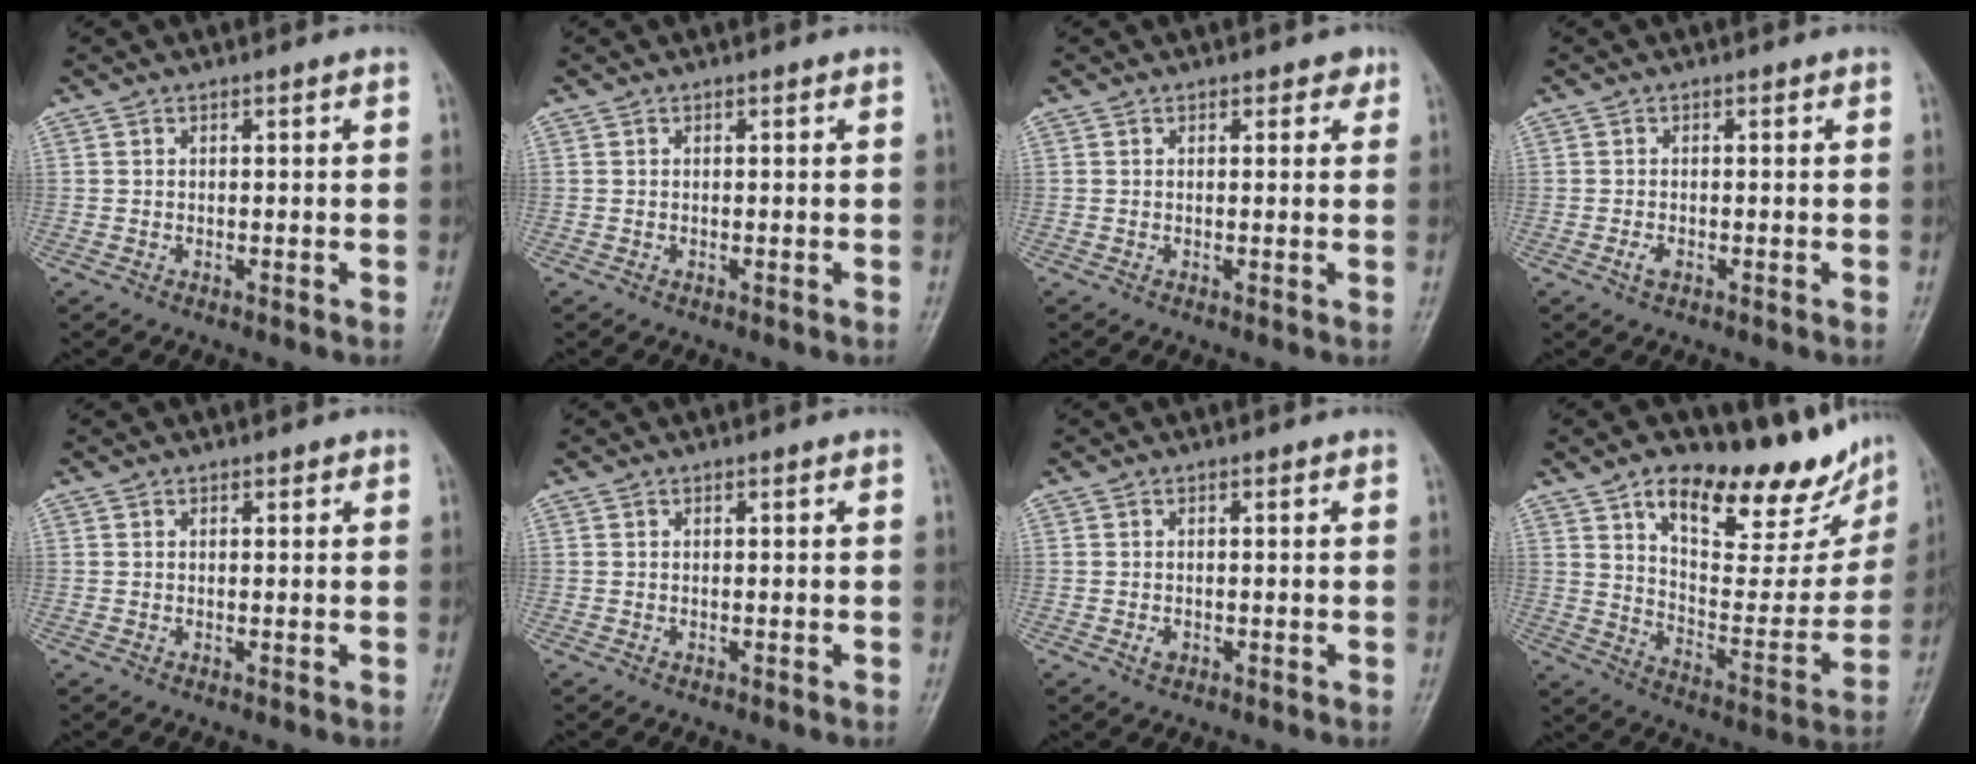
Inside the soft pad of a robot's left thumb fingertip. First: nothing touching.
{"total": 0.0}
{"total": 1.7, "force": [1.1, 1.2, 0.6], "torque": [0.011, -0.003, 0.008]}
{"total": 1.5, "force": [-0.6, 0.9, 1.0], "torque": [-0.018, -0.001, -0.013]}
{"total": 0.7, "force": [0.5, 0.5, 0.3], "torque": [0.003, -0.002, 0.003]}
{"total": 0.0}
{"total": 1.2, "force": [-0.3, 0.9, 0.7], "torque": [-0.007, 0.000, -0.005]}
{"total": 23.1, "force": [15.4, 9.1, 14.7], "torque": [-0.148, -0.068, 0.240]}